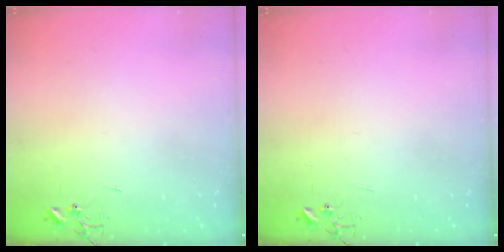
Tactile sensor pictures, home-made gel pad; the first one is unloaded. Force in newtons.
{"total": 0.0}